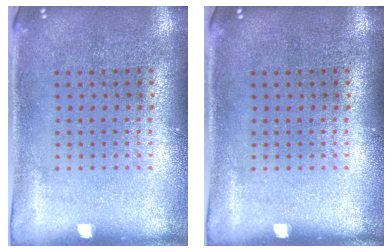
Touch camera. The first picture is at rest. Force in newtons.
{"total": 0.0}